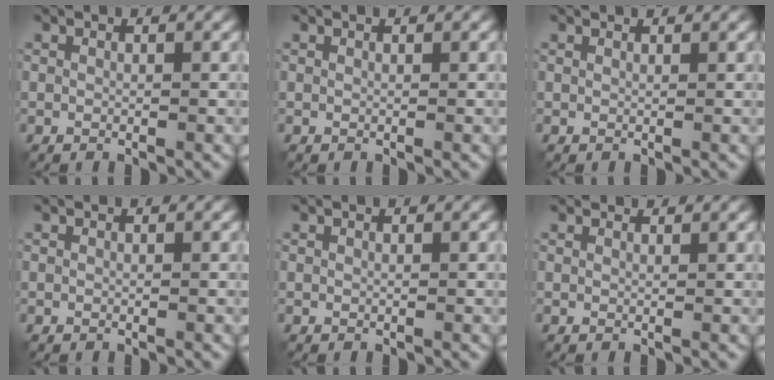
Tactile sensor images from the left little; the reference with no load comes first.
{"total": 0.0}
{"total": 0.8, "force": [0.7, 0.0, 0.1], "torque": [-0.005, -0.003, 0.008]}
{"total": 0.0}
{"total": 0.0}
{"total": 1.8, "force": [1.7, 0.3, 0.5], "torque": [-0.019, 0.001, 0.020]}